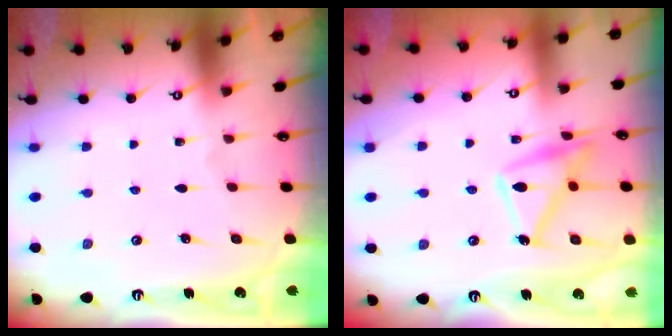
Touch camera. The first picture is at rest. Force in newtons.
{"total": 14.8, "press": 14.7, "slide": 1.1}